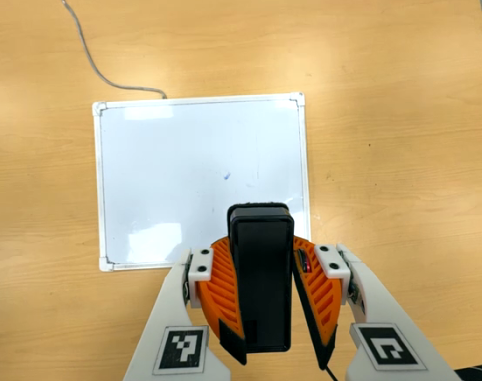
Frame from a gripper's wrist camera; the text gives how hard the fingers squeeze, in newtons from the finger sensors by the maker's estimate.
{"total": 12.5, "left": 11.6, "right": 13.4}